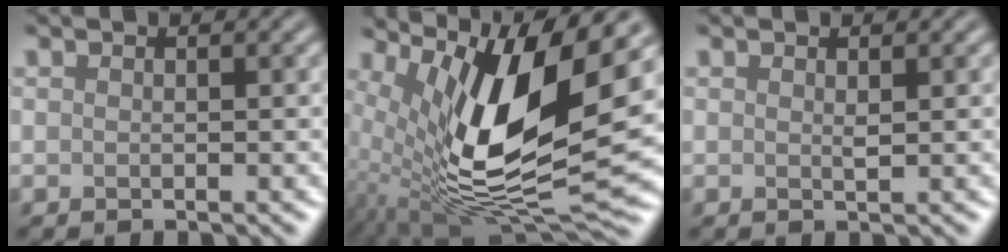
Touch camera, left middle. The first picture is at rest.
{"total": 14.4, "force": [3.2, 4.7, 13.3], "torque": [-0.239, -0.010, 0.058]}
{"total": 0.5, "force": [0.2, 0.0, 0.5], "torque": [-0.010, -0.002, 0.003]}